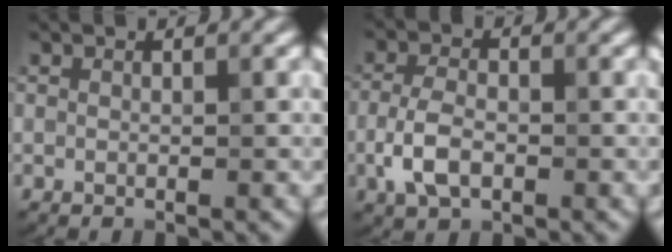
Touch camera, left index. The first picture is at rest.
{"total": 3.6, "force": [-1.3, 1.8, 2.8], "torque": [-0.066, 0.004, -0.030]}